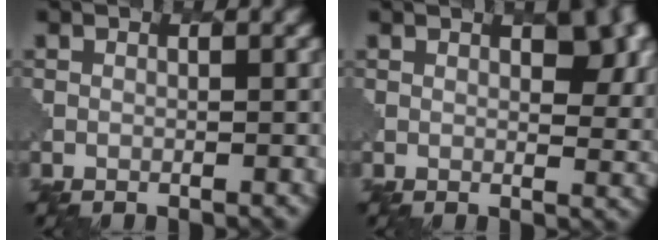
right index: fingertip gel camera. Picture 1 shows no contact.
{"total": 4.7, "force": [2.4, 2.0, 3.5], "torque": [-0.039, -0.001, 0.031]}